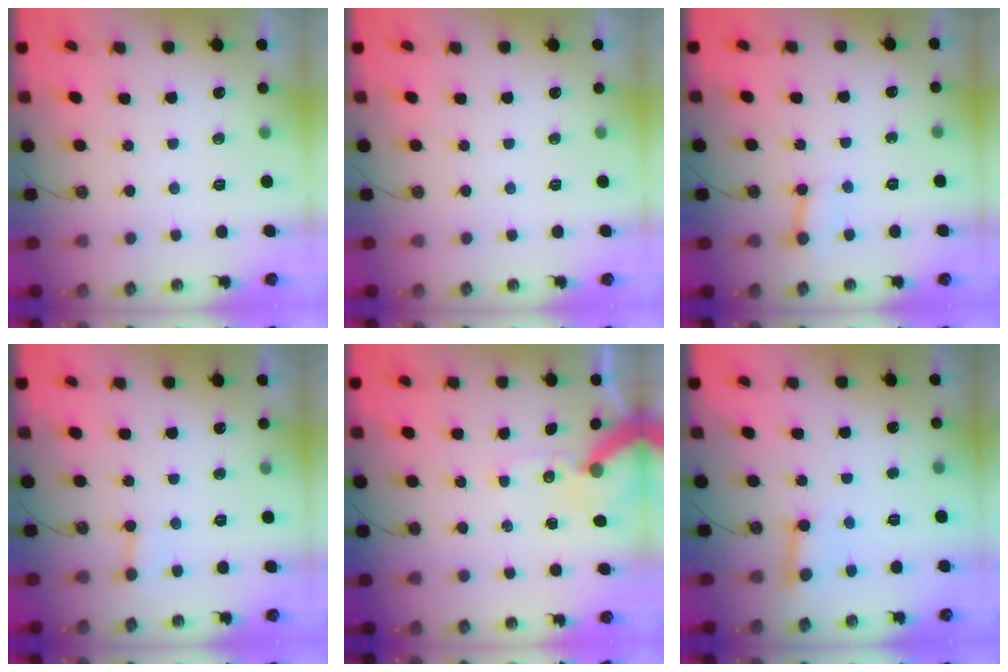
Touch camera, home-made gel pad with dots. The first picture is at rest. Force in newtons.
{"total": 0.0}
{"total": 2.5, "press": 2.5, "slide": 0.2}
{"total": 3.6, "press": 3.5, "slide": 0.8}
{"total": 10.6, "press": 10.5, "slide": 1.6}
{"total": 3.7, "press": 3.7, "slide": 0.3}